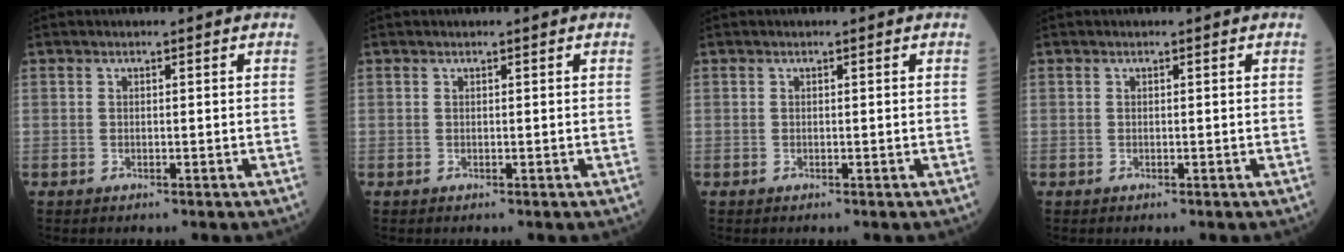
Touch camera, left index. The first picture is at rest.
{"total": 0.0}
{"total": 0.0}
{"total": 0.0}